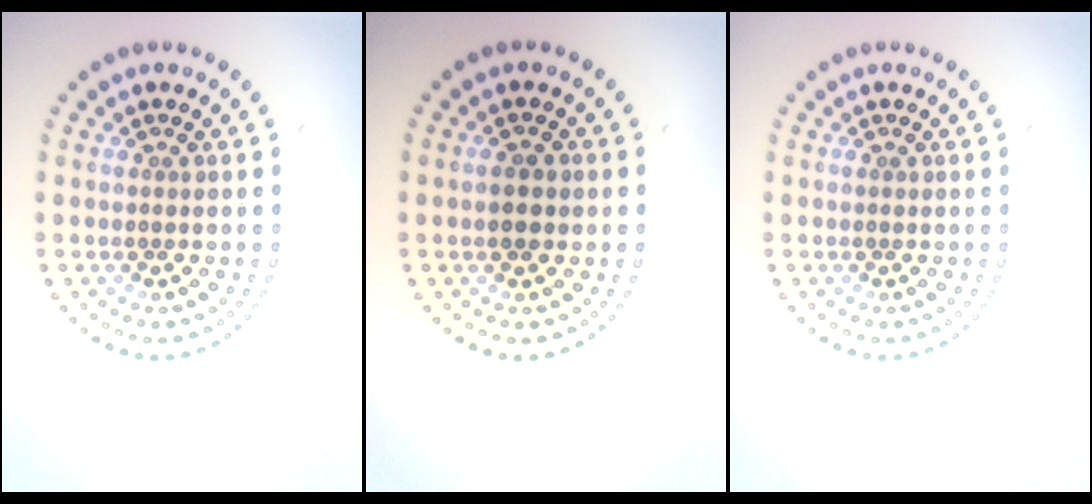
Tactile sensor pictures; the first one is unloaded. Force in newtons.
{"total": 2.1, "press": 2.1, "slide": 0.2}
{"total": 0.0}